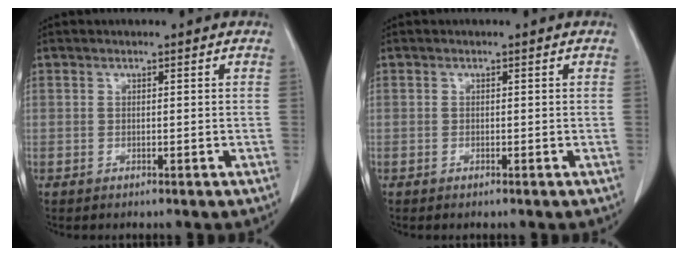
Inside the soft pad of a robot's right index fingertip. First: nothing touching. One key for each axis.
{"total": 0.0}